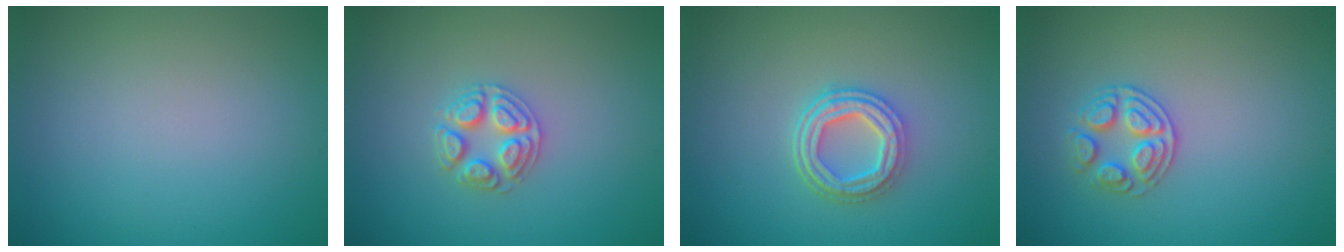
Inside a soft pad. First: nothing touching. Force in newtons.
{"total": 2.6, "press": 2.6, "slide": 0.2}
{"total": 4.5, "press": 3.4, "slide": 2.9}
{"total": 2.5, "press": 2.4, "slide": 0.6}